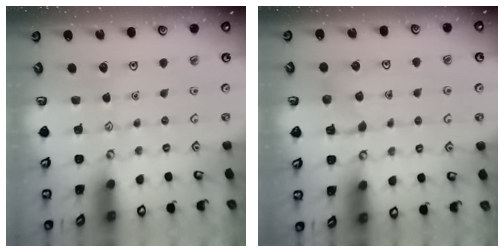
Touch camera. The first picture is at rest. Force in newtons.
{"total": 3.8, "press": 3.7, "slide": 0.8}